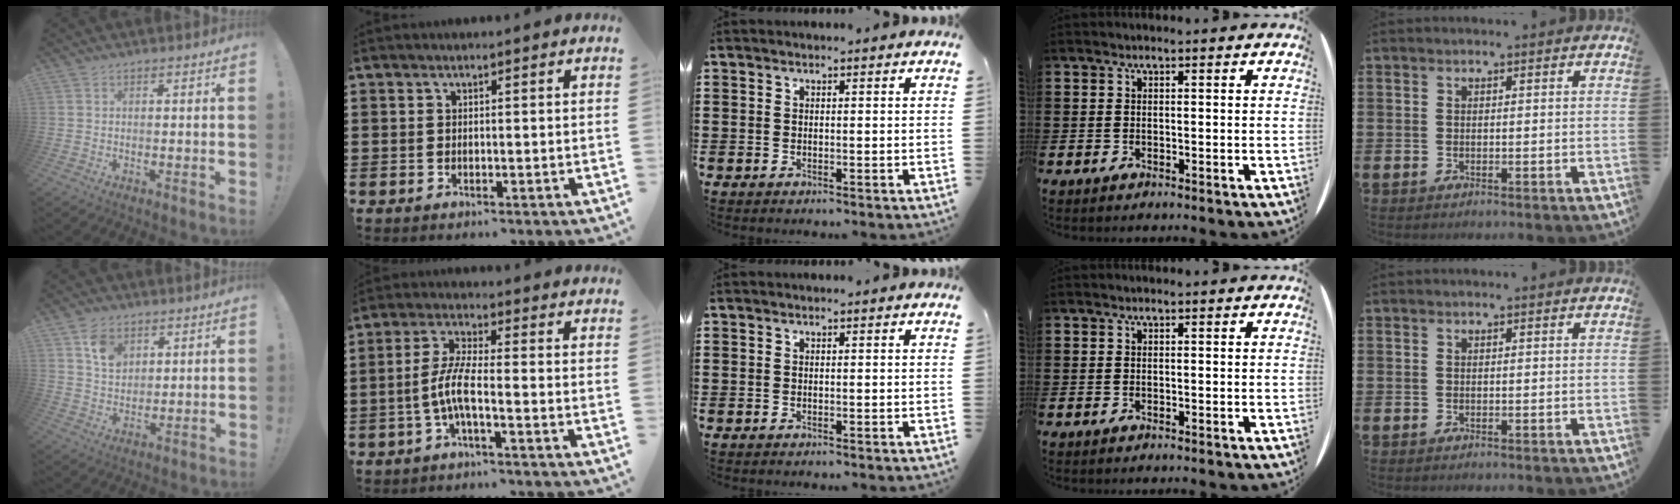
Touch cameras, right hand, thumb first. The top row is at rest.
{"thumb": {"total": 7.4, "force": [3.8, 5.1, 3.7], "torque": [-0.052, -0.014, 0.070]}, "index": {"total": 6.2, "force": [-2.1, 1.2, 5.7], "torque": [-0.141, -0.015, -0.051]}}